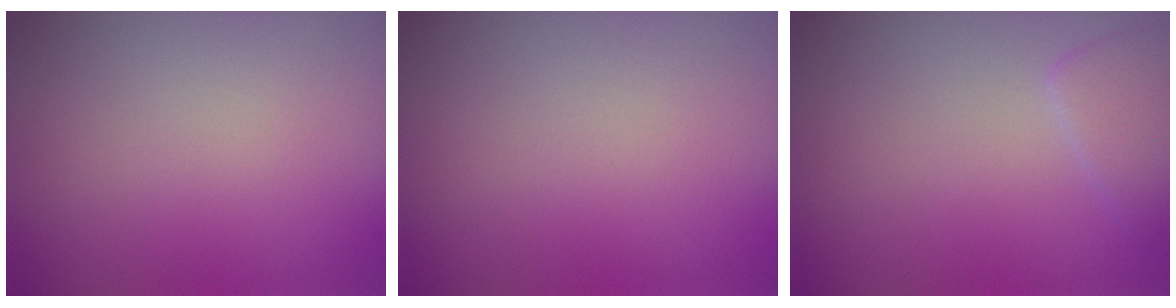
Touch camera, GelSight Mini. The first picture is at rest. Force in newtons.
{"total": 0.0}
{"total": 1.8, "press": 1.8, "slide": 0.1}